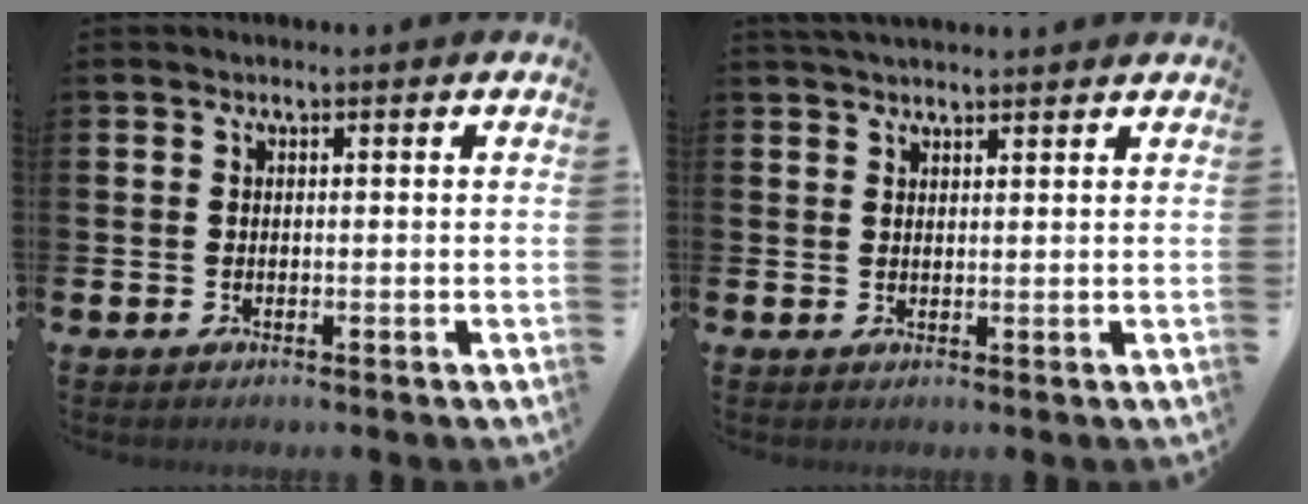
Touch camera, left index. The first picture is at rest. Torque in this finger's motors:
{"motor_torque": [0.91, -1.23, 0.56, 0.10]}